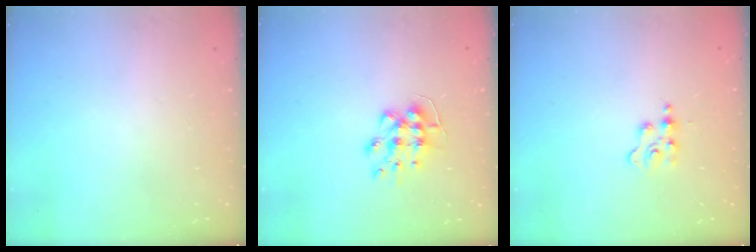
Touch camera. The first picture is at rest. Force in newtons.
{"total": 8.6, "press": 8.6, "slide": 0.6}
{"total": 2.1, "press": 2.1, "slide": 0.4}